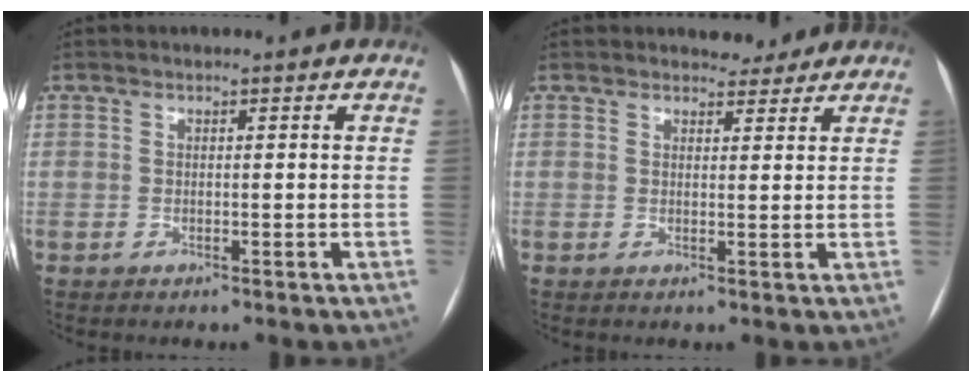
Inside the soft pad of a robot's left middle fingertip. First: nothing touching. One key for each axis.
{"total": 2.8, "fx": 2.5, "fy": 1.0, "fz": 0.3, "tx": -0.003, "ty": -0.003, "tz": 0.033}